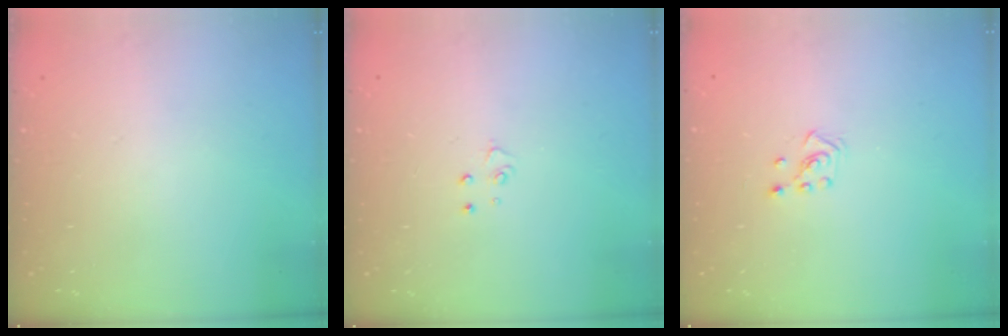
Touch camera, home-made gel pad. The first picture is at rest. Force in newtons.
{"total": 3.2, "press": 3.2, "slide": 0.3}
{"total": 2.6, "press": 2.5, "slide": 0.6}